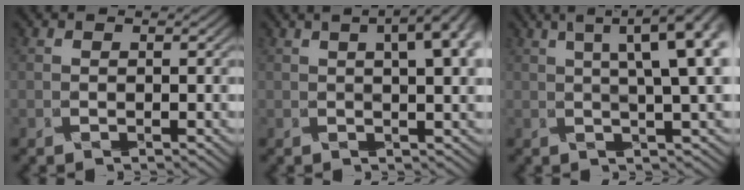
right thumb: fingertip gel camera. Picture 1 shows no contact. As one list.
[{"total": 7.0, "force": [2.4, 2.3, 6.1], "torque": [-0.095, 0.011, 0.040]}, {"total": 8.5, "force": [2.8, 1.2, 8.0], "torque": [-0.117, 0.020, 0.038]}]